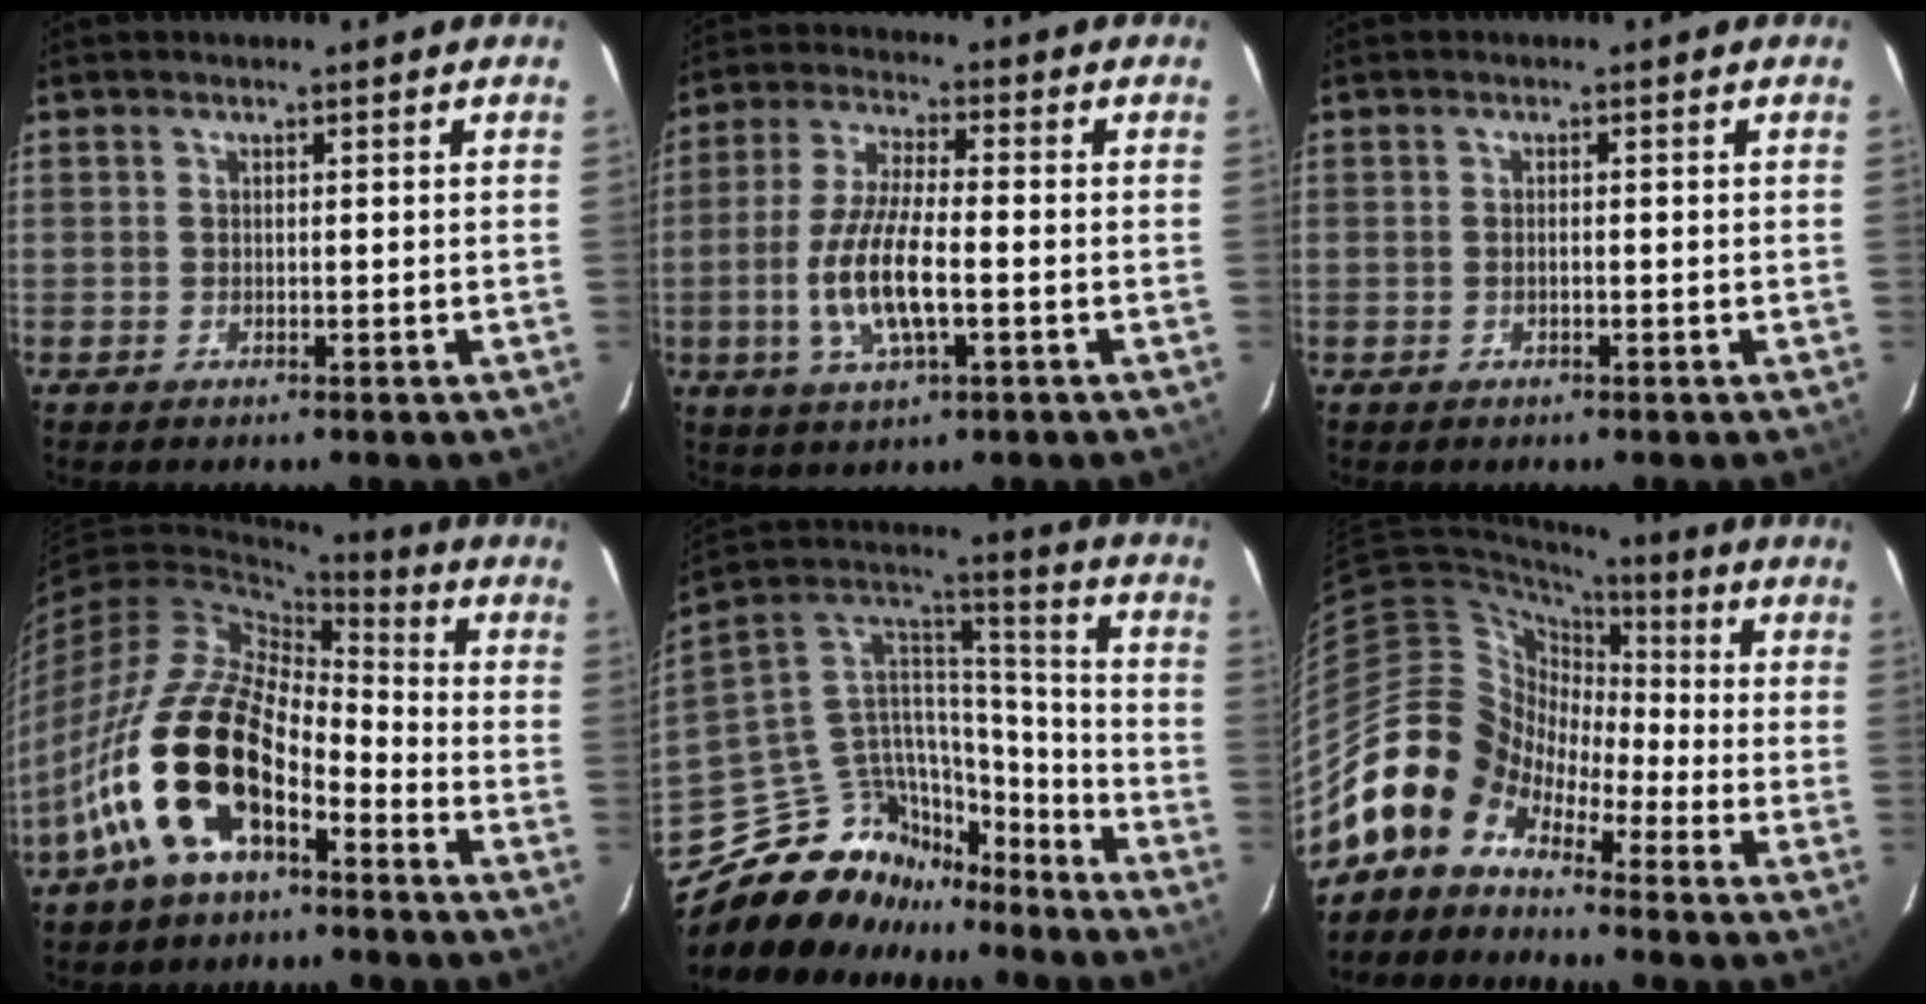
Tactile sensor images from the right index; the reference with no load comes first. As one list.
[{"total": 11.2, "force": [-2.5, 3.2, 10.5], "torque": [-0.215, -0.004, -0.049]}, {"total": 0.5, "force": [-0.1, 0.2, 0.5], "torque": [-0.010, 0.003, -0.002]}, {"total": 17.4, "force": [-9.3, 8.1, 12.2], "torque": [-0.240, 0.008, -0.178]}, {"total": 21.2, "force": [-16.2, 11.4, 7.6], "torque": [-0.170, 0.059, -0.261]}, {"total": 11.5, "force": [-7.7, 8.1, 2.5], "torque": [-0.059, 0.037, -0.167]}]